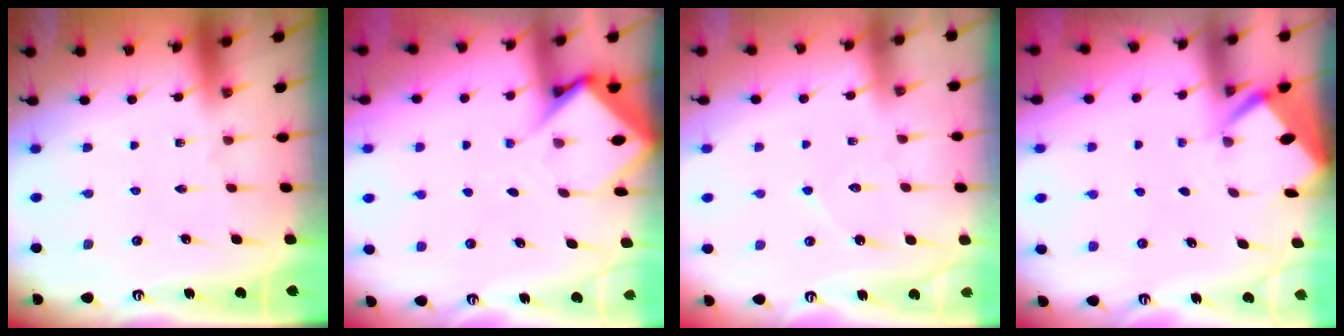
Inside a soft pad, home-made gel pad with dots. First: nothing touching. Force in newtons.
{"total": 5.8, "press": 5.8, "slide": 0.6}
{"total": 5.5, "press": 5.5, "slide": 0.5}
{"total": 2.7, "press": 2.7, "slide": 0.3}